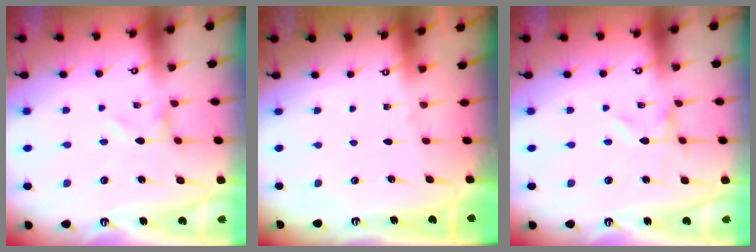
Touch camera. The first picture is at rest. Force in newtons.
{"total": 0.0}
{"total": 0.0}